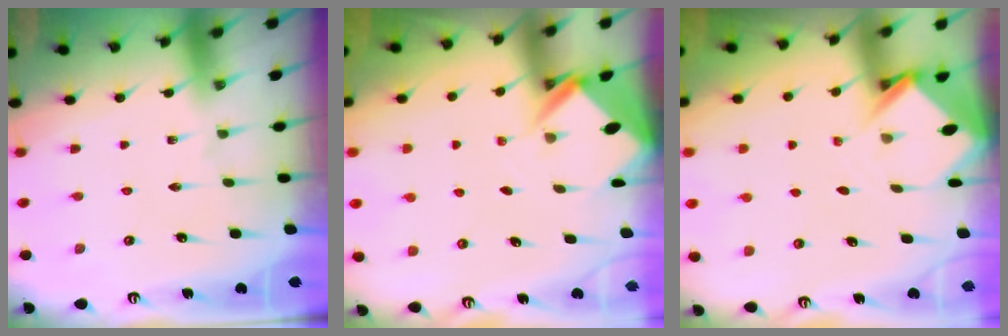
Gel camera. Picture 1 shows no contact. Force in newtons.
{"total": 2.6, "press": 2.6, "slide": 0.2}
{"total": 2.9, "press": 2.9, "slide": 0.2}